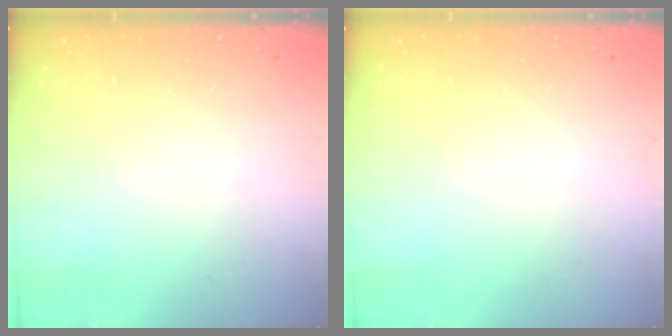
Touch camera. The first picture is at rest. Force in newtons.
{"total": 0.0}